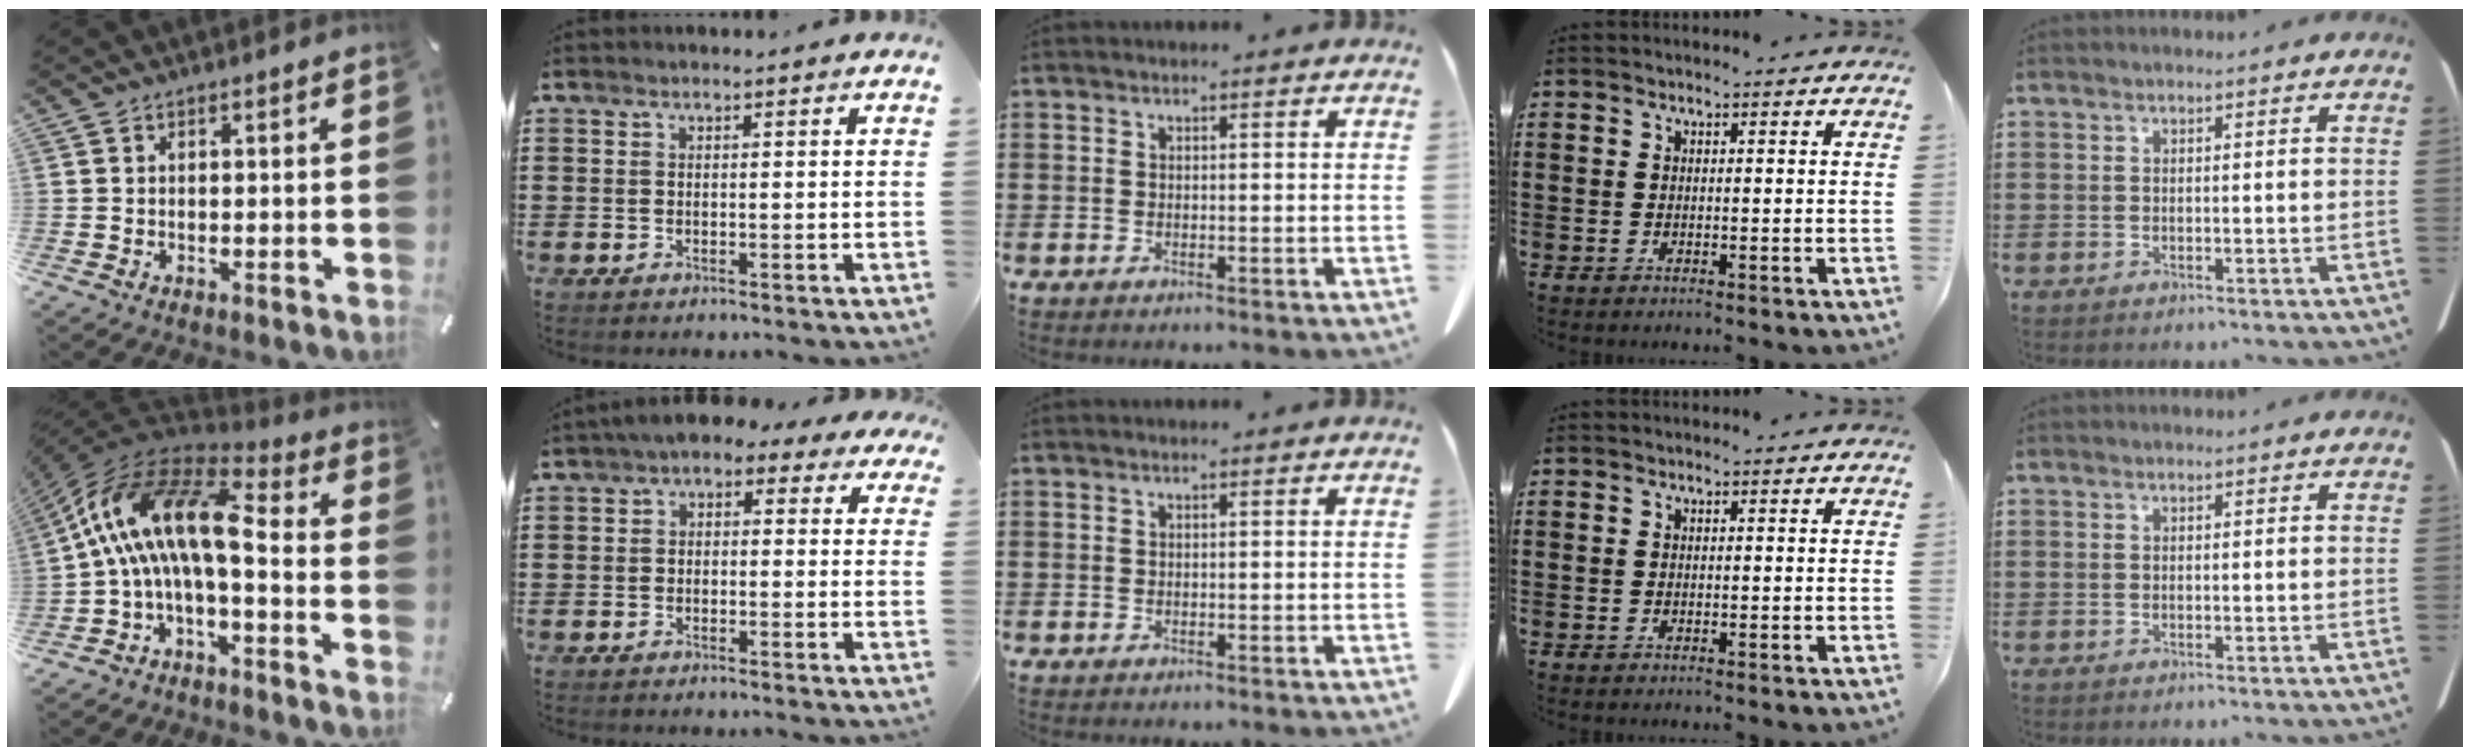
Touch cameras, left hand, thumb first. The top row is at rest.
{"thumb": {"total": 16.5, "force": [-0.2, 7.3, 14.8], "torque": [-0.310, -0.005, -0.010]}, "index": {"total": 2.1, "force": [-0.2, 1.5, 1.4], "torque": [-0.032, 0.009, -0.009]}}